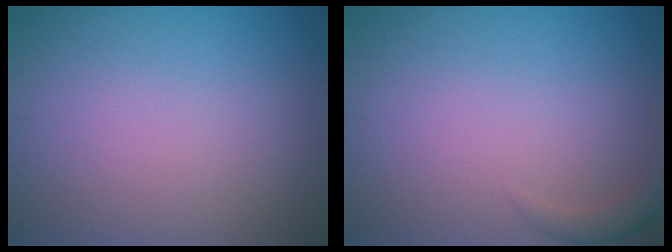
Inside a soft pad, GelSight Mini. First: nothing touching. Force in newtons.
{"total": 1.4, "press": 1.4, "slide": 0.2}